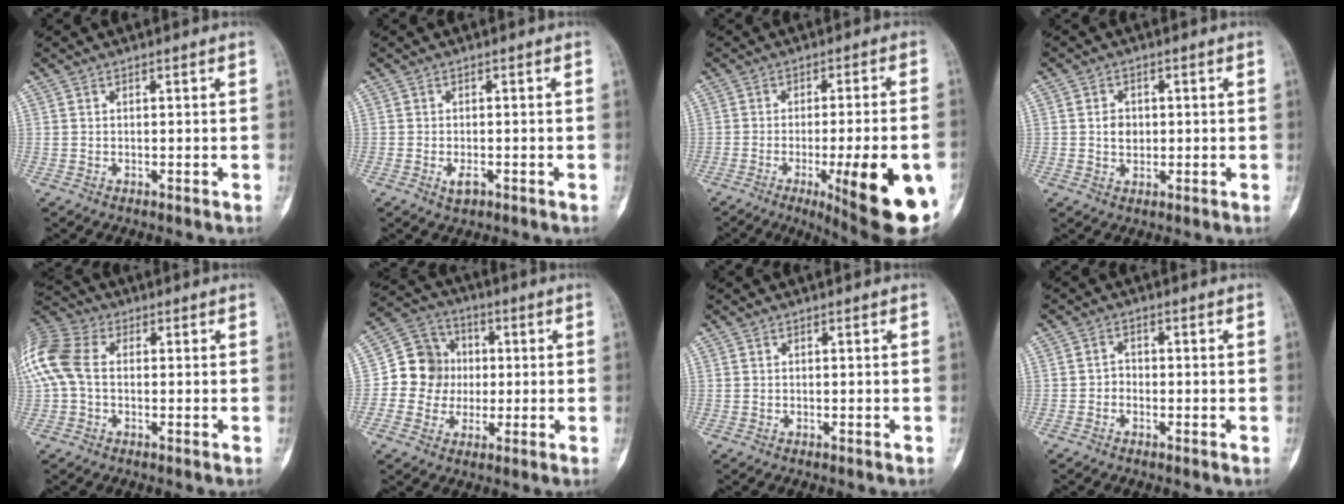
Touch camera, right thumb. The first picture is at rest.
{"total": 1.9, "force": [-0.8, 1.0, 1.4], "torque": [-0.023, -0.001, -0.012]}
{"total": 19.9, "force": [-6.9, 4.1, 18.2], "torque": [-0.188, -0.004, -0.081]}
{"total": 3.2, "force": [0.2, 2.6, 1.9], "torque": [-0.019, 0.000, 0.004]}
{"total": 13.3, "force": [1.1, 9.1, 9.6], "torque": [-0.240, 0.028, 0.015]}
{"total": 10.7, "force": [0.1, 10.0, 3.7], "torque": [-0.022, 0.021, -0.008]}
{"total": 0.0}
{"total": 1.6, "force": [-0.8, 1.2, 0.5], "torque": [0.003, 0.008, -0.020]}